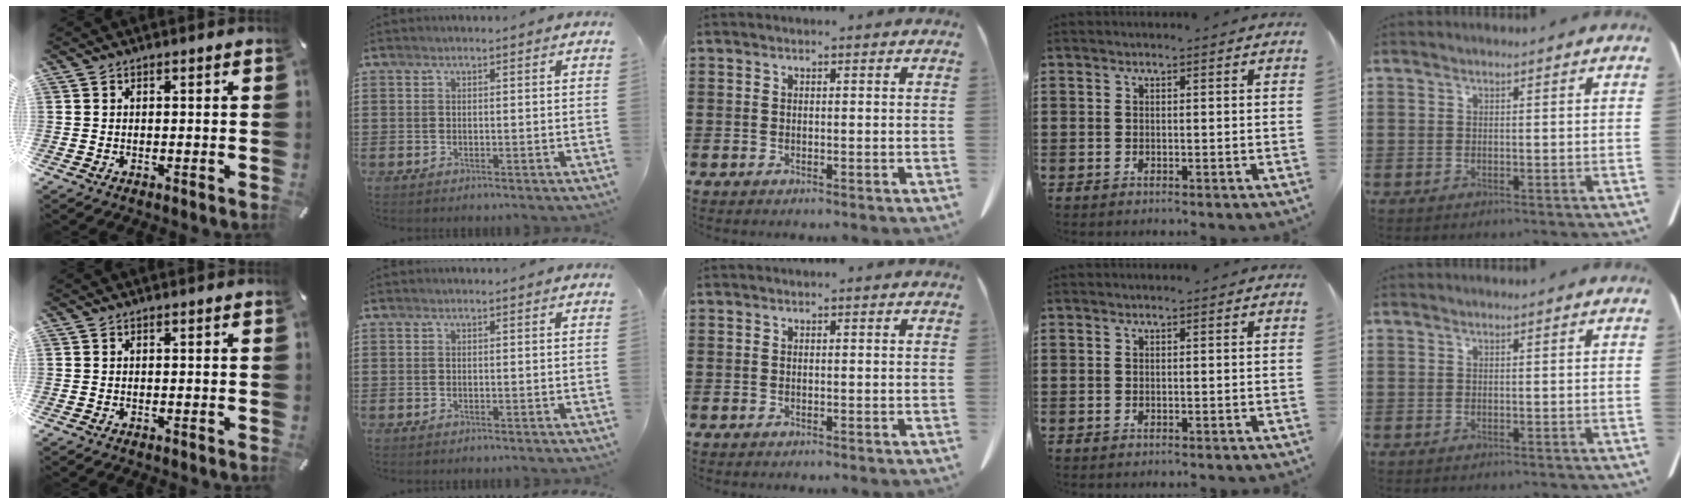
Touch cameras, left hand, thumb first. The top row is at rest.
{}